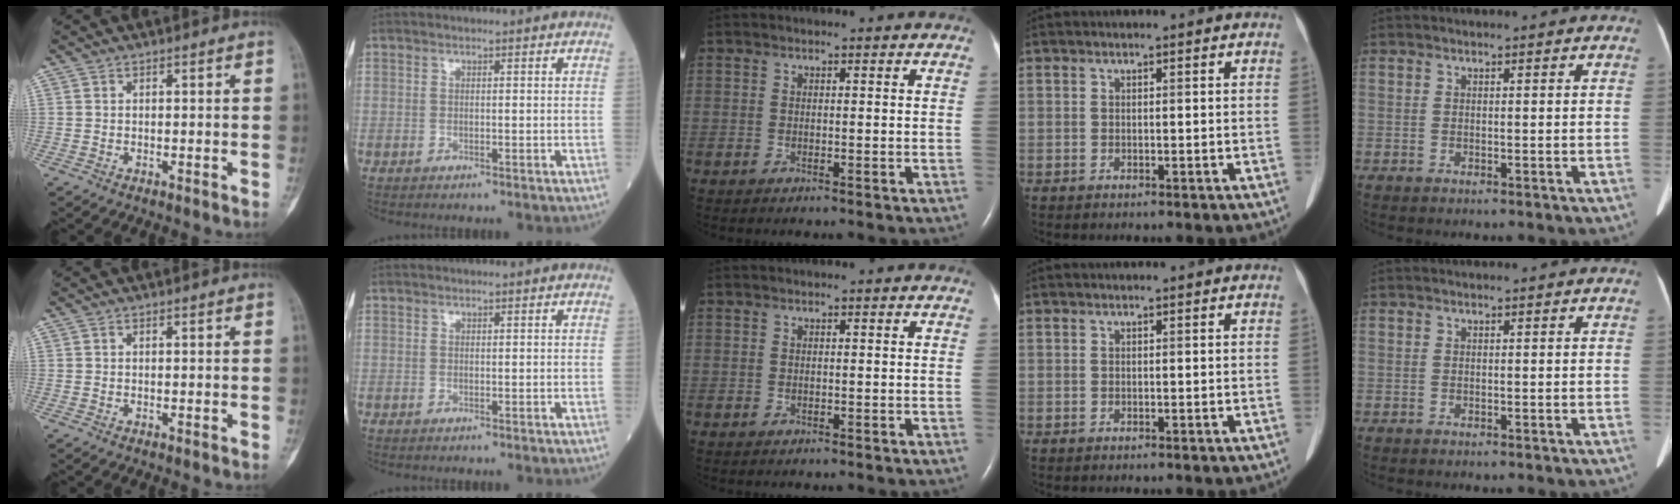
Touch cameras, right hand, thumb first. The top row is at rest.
{}